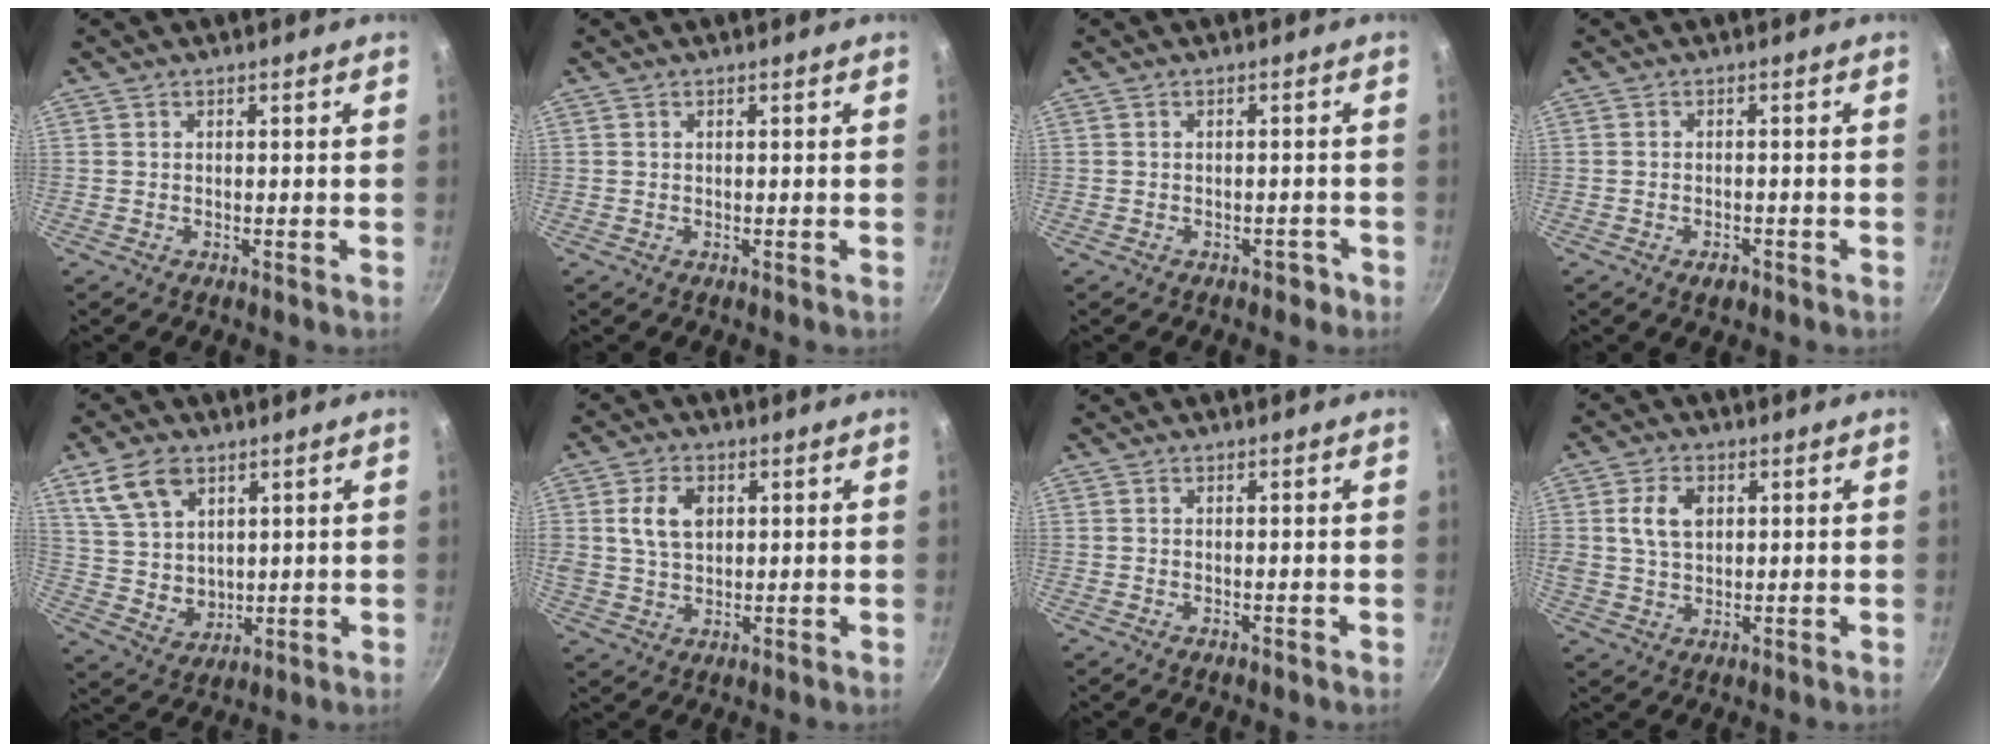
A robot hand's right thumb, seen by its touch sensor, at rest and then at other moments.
{"total": 0.0}
{"total": 1.9, "force": [-1.1, 1.3, 0.8], "torque": [0.007, 0.021, -0.002]}
{"total": 2.3, "force": [-1.4, 1.2, 1.4], "torque": [-0.022, 0.009, -0.020]}
{"total": 11.2, "force": [5.4, 7.6, 6.2], "torque": [-0.093, -0.020, 0.119]}
{"total": 7.6, "force": [1.9, 5.3, 5.1], "torque": [-0.084, -0.001, 0.034]}
{"total": 0.0}
{"total": 7.1, "force": [1.8, 4.9, 4.8], "torque": [-0.077, 0.001, 0.030]}